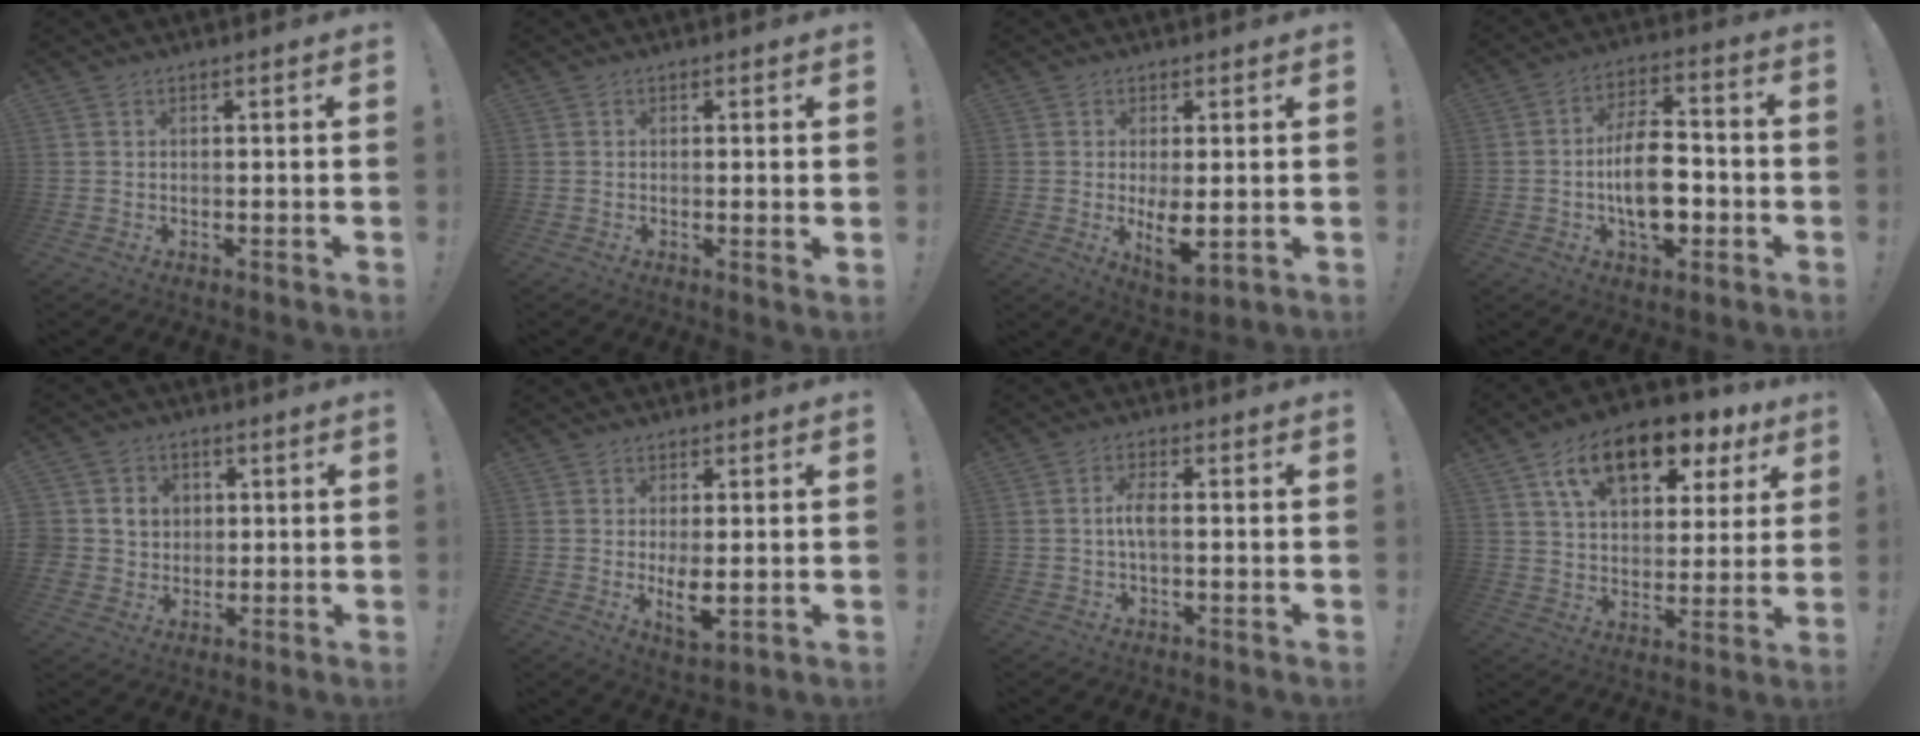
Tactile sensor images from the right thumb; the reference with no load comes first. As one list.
[{"total": 1.6, "force": [0.4, -0.1, 1.5], "torque": [-0.013, -0.009, 0.005]}, {"total": 6.9, "force": [0.3, 2.6, 6.4], "torque": [-0.094, -0.020, 0.009]}, {"total": 13.8, "force": [-3.0, 7.8, 11.0], "torque": [-0.193, 0.015, -0.052]}, {"total": 7.1, "force": [0.9, 6.9, 1.4], "torque": [-0.034, -0.001, 0.022]}, {"total": 6.2, "force": [0.0, 2.3, 5.7], "torque": [-0.093, -0.015, 0.003]}, {"total": 4.2, "force": [-0.4, 1.6, 3.9], "torque": [-0.090, 0.007, -0.012]}, {"total": 16.5, "force": [9.4, 8.9, 10.3], "torque": [-0.165, -0.045, 0.164]}]